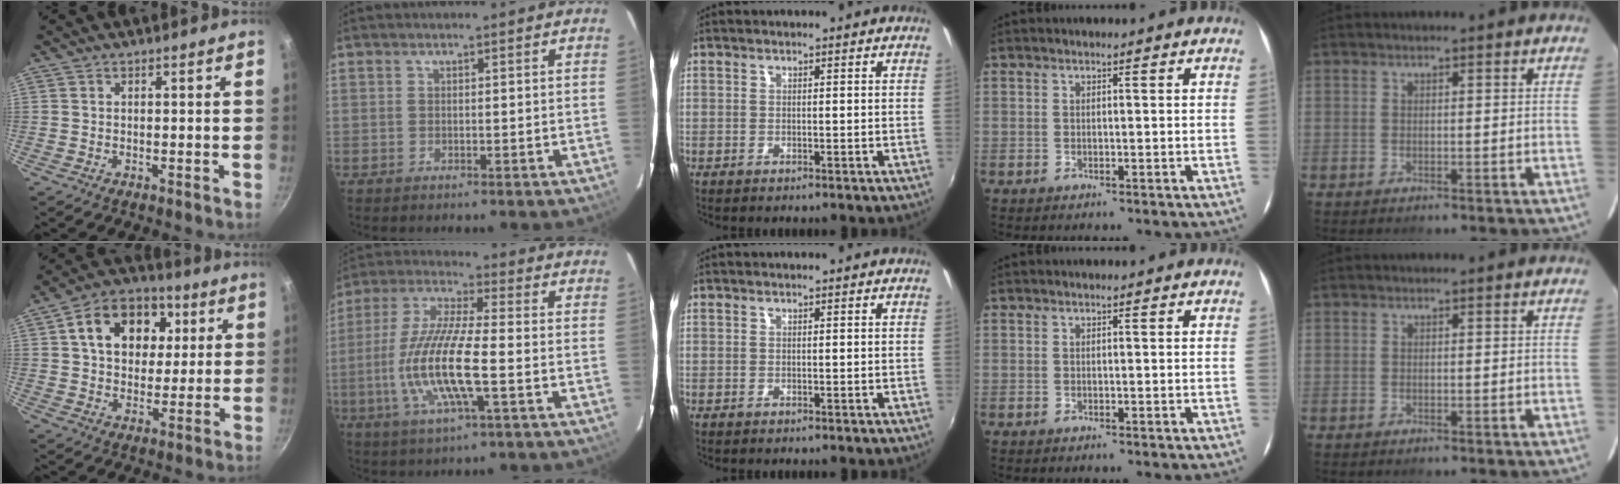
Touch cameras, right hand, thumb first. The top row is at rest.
{"thumb": {"total": 15.4, "force": [4.4, 11.4, 9.4], "torque": [-0.121, 0.010, 0.060]}, "index": {"total": 15.0, "force": [-3.5, 2.7, 14.3], "torque": [-0.294, -0.010, -0.067]}}